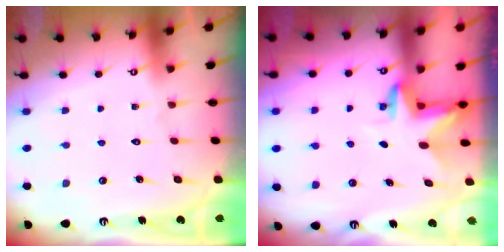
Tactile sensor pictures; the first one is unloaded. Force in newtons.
{"total": 3.3, "press": 3.3, "slide": 0.2}